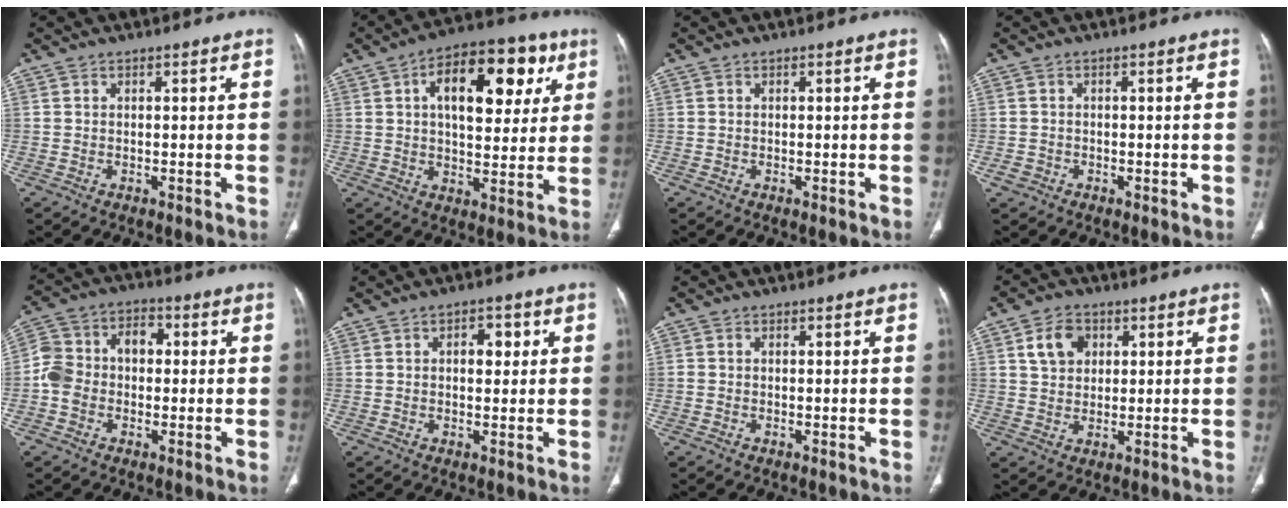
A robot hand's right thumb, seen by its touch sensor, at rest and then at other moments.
{"total": 17.5, "force": [5.9, 9.4, 13.6], "torque": [-0.149, 0.008, 0.082]}
{"total": 0.0}
{"total": 1.6, "force": [-0.7, 1.4, 0.4], "torque": [-0.003, 0.006, -0.014]}
{"total": 9.6, "force": [-0.4, 7.4, 6.1], "torque": [-0.101, 0.042, -0.018]}
{"total": 4.0, "force": [1.1, 2.4, 3.0], "torque": [-0.028, 0.000, 0.012]}
{"total": 0.5, "force": [0.0, 0.5, 0.2], "torque": [-0.002, 0.003, 0.000]}
{"total": 6.4, "force": [2.4, 4.9, 3.5], "torque": [-0.040, -0.003, 0.041]}